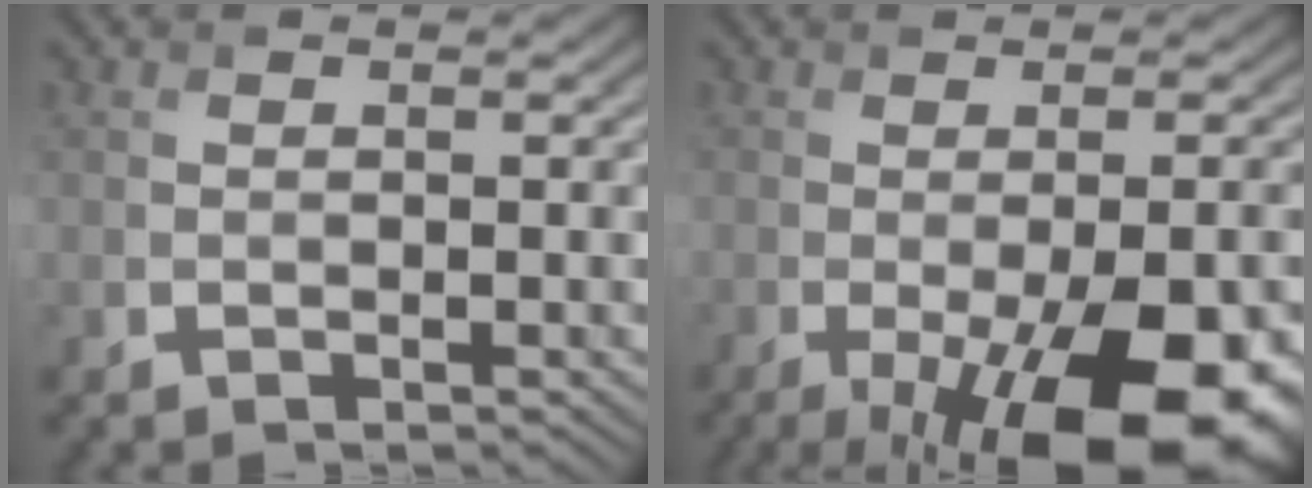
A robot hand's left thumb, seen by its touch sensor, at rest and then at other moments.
{"total": 15.8, "force": [-7.1, 6.0, 12.9], "torque": [-0.169, -0.033, -0.070]}